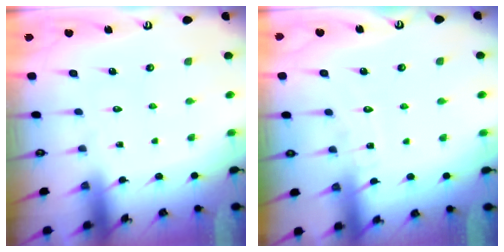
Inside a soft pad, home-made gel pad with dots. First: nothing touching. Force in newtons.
{"total": 4.6, "press": 4.6, "slide": 0.5}